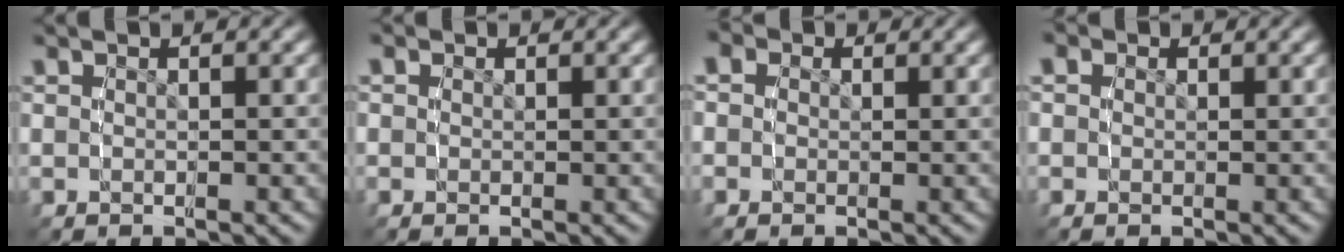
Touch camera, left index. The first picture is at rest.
{"total": 1.0, "force": [0.0, 1.0, 0.1], "torque": [0.002, -0.009, 0.002]}
{"total": 2.8, "force": [0.2, 2.7, 0.8], "torque": [-0.016, -0.002, -0.005]}
{"total": 1.8, "force": [0.2, 1.8, 0.5], "torque": [-0.006, -0.007, 0.002]}